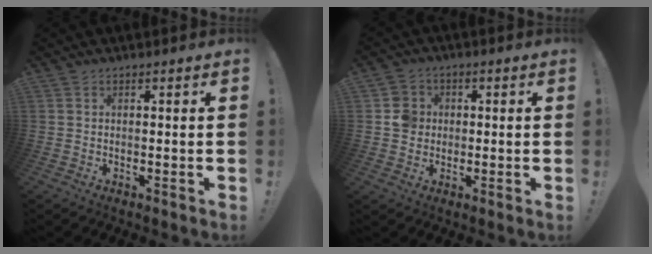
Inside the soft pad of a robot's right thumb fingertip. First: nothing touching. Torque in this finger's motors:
{"motor_torque": [0.80, 0.76, 0.55, -0.07, 0.08]}